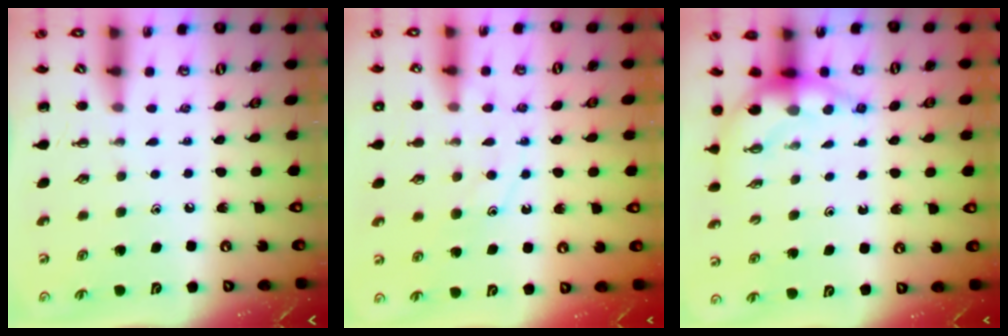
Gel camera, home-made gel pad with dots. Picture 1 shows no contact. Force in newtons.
{"total": 11.5, "press": 11.5, "slide": 0.6}
{"total": 6.6, "press": 6.5, "slide": 1.2}